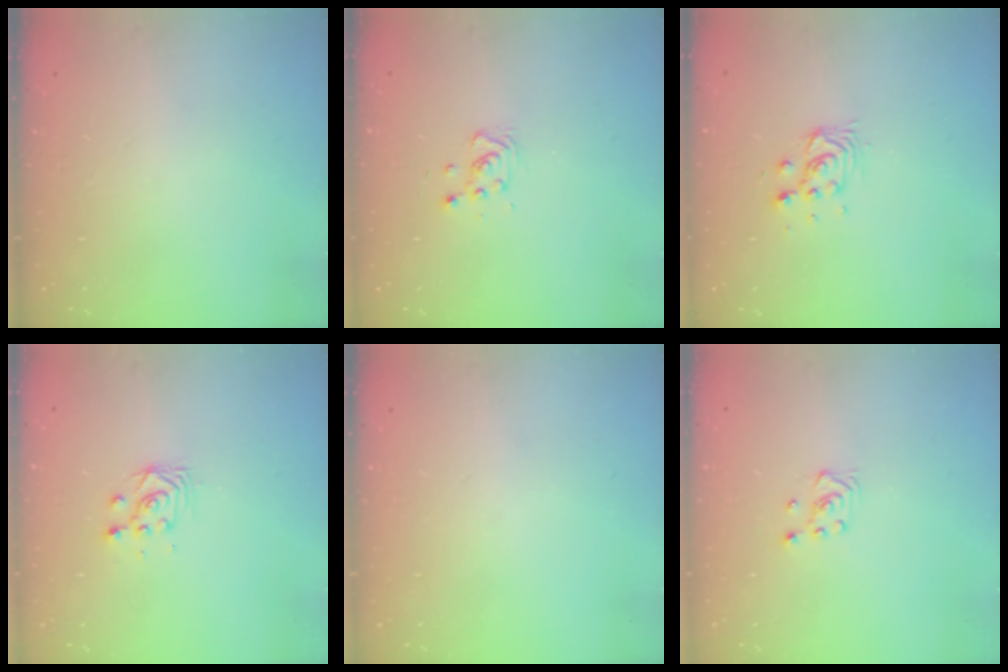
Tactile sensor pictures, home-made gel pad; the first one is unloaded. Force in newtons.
{"total": 4.7, "press": 4.6, "slide": 1.1}
{"total": 4.8, "press": 4.8, "slide": 0.9}
{"total": 3.0, "press": 3.0, "slide": 0.2}
{"total": 0.0}
{"total": 3.0, "press": 2.9, "slide": 0.9}